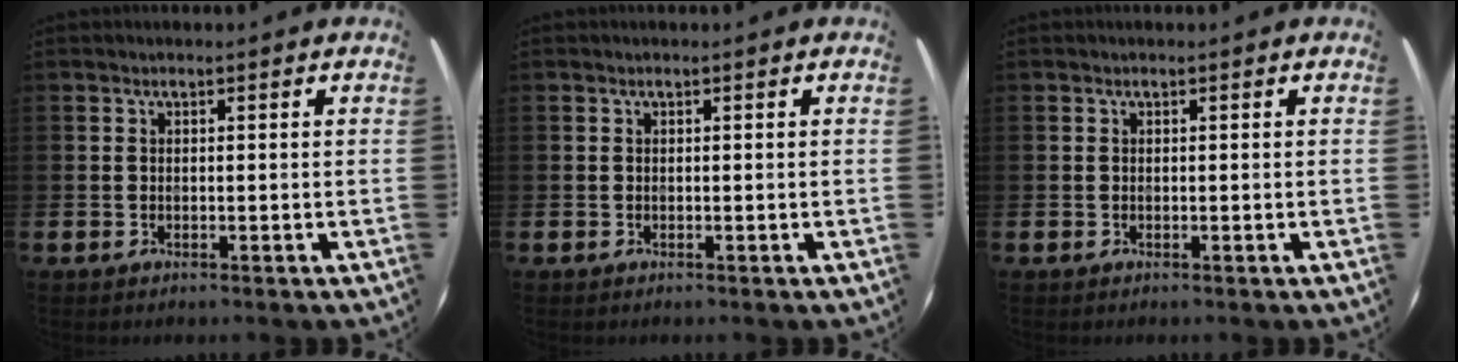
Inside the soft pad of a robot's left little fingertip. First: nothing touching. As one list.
[{"total": 0.0}, {"total": 0.0}]